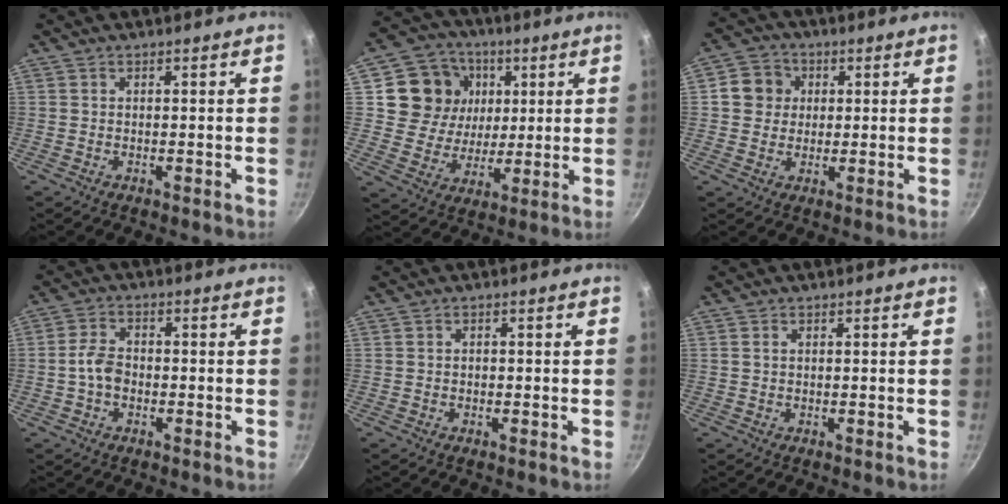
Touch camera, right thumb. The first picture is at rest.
{"total": 14.1, "force": [4.1, 12.4, 5.4], "torque": [-0.071, -0.008, 0.069]}
{"total": 6.8, "force": [1.4, 6.2, 2.3], "torque": [-0.006, 0.008, 0.012]}
{"total": 4.6, "force": [-1.1, 3.2, 3.1], "torque": [-0.053, 0.021, -0.028]}
{"total": 0.6, "force": [-0.2, 0.5, 0.3], "torque": [-0.003, 0.003, -0.002]}
{"total": 0.7, "force": [0.2, 0.5, 0.5], "torque": [-0.009, 0.002, 0.003]}